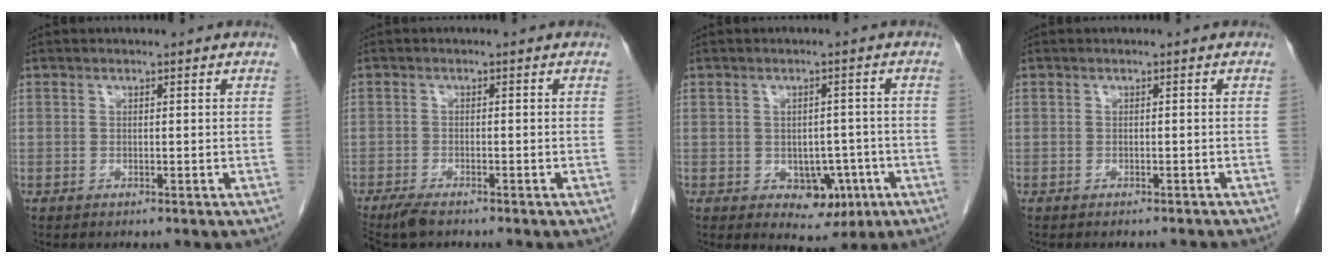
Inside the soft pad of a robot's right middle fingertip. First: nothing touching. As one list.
[{"total": 3.9, "force": [-3.2, 1.0, 2.0], "torque": [-0.037, -0.010, -0.051]}, {"total": 5.5, "force": [-1.9, 3.6, 3.7], "torque": [-0.038, 0.003, -0.015]}, {"total": 3.3, "force": [-3.2, 0.6, 0.8], "torque": [-0.013, -0.009, -0.035]}]